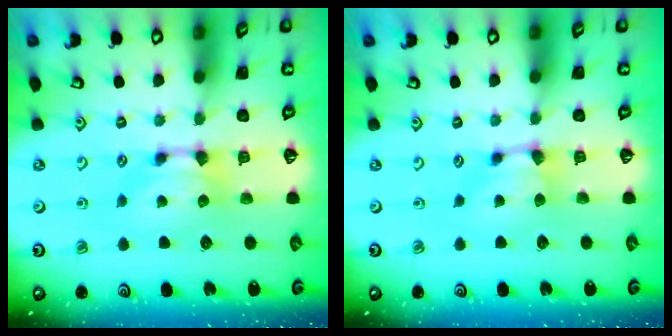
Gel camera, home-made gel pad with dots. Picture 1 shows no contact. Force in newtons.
{"total": 0.6, "press": 0.4, "slide": 0.4}